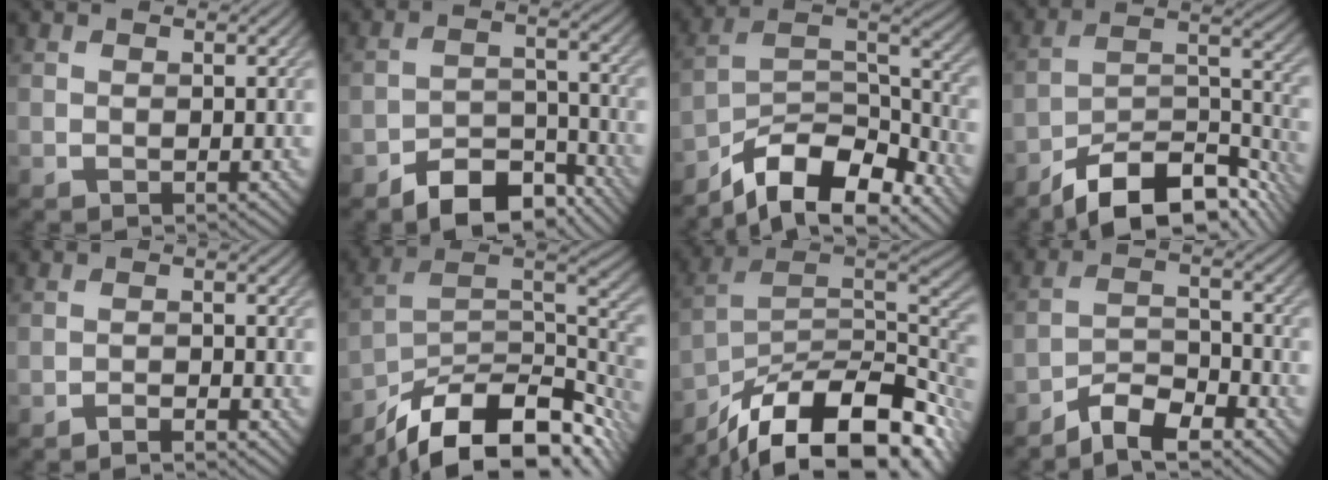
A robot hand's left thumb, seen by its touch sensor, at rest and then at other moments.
{"total": 8.4, "force": [-6.3, 3.9, 4.0], "torque": [-0.058, -0.006, -0.114]}
{"total": 12.5, "force": [-9.5, 4.1, 7.0], "torque": [-0.124, -0.006, -0.179]}
{"total": 12.9, "force": [-9.6, 4.4, 7.4], "torque": [-0.120, -0.012, -0.172]}
{"total": 2.0, "force": [-1.7, 0.2, 1.0], "torque": [-0.018, 0.003, -0.034]}
{"total": 15.8, "force": [-10.9, 6.4, 9.5], "torque": [-0.191, -0.022, -0.175]}
{"total": 17.4, "force": [-11.8, 6.9, 10.8], "torque": [-0.212, -0.034, -0.185]}
{"total": 6.5, "force": [-5.2, 1.9, 3.3], "torque": [-0.062, 0.001, -0.104]}